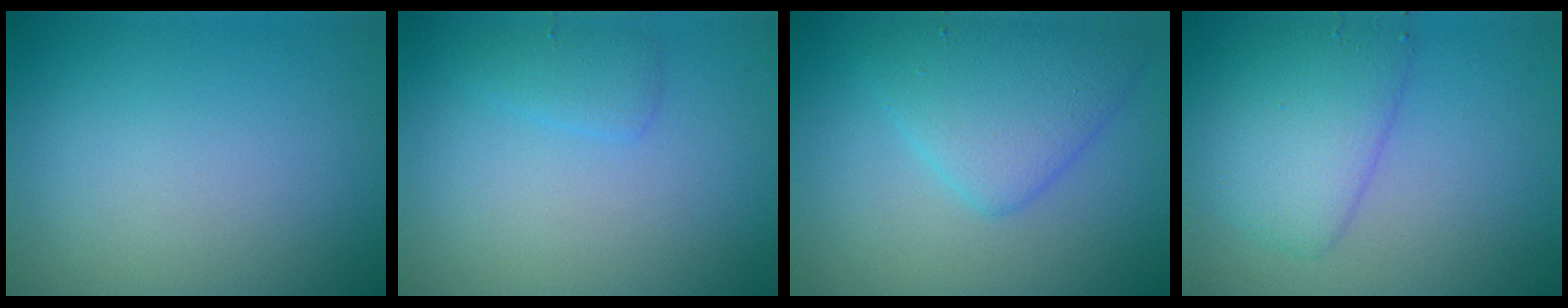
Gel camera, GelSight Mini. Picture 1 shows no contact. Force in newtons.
{"total": 1.4, "press": 1.4, "slide": 0.1}
{"total": 4.4, "press": 4.4, "slide": 0.0}
{"total": 4.4, "press": 4.3, "slide": 0.2}